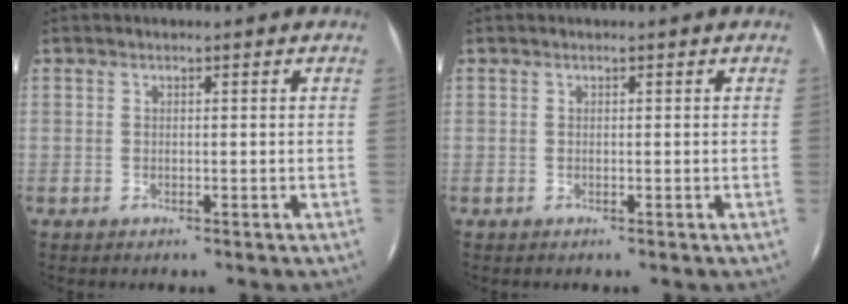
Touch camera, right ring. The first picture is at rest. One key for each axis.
{"total": 0.0}